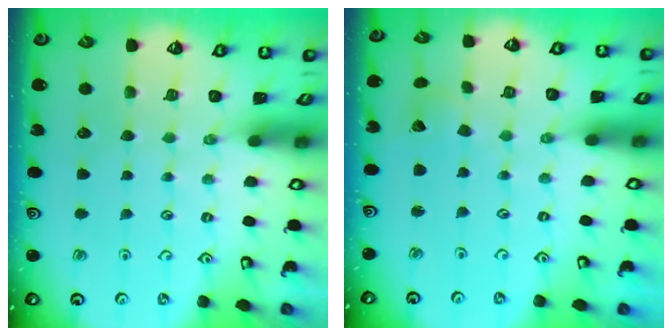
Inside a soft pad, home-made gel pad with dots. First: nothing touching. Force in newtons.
{"total": 4.6, "press": 4.6, "slide": 0.5}